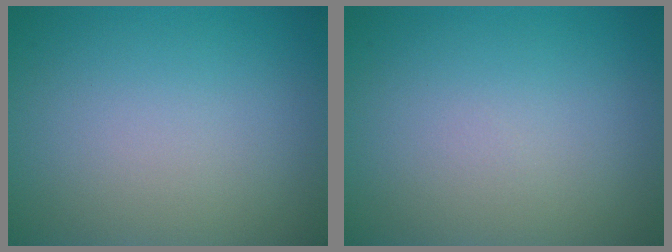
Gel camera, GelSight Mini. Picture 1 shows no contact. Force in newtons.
{"total": 0.0}